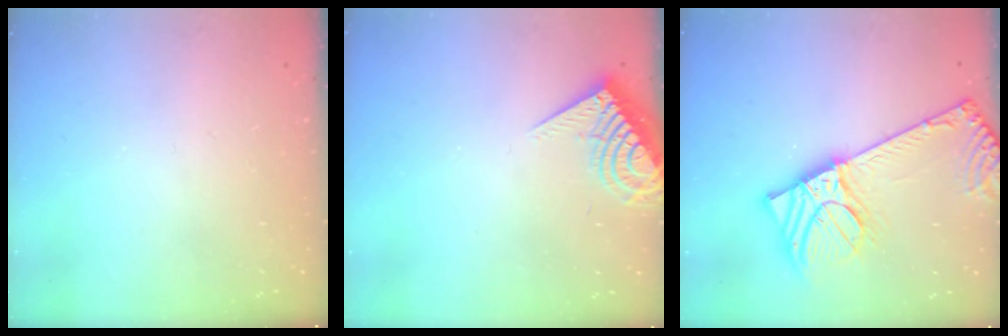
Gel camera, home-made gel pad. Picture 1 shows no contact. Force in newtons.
{"total": 8.3, "press": 8.2, "slide": 0.9}
{"total": 12.5, "press": 12.2, "slide": 2.6}